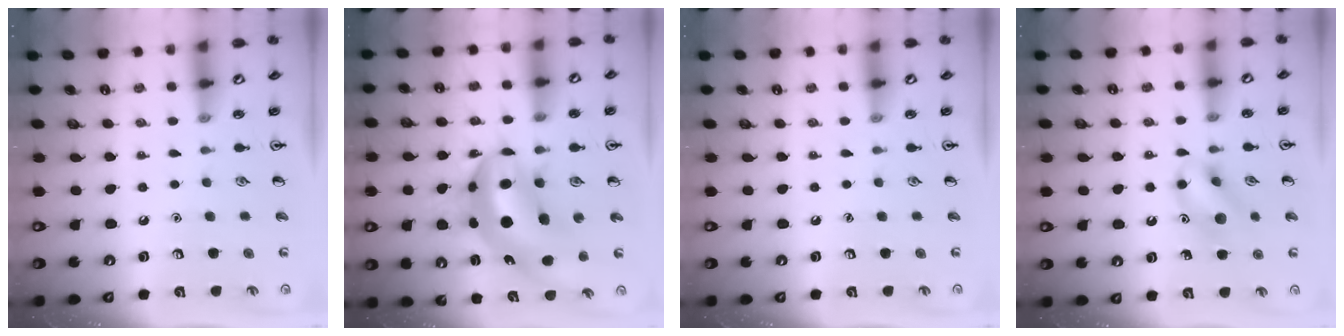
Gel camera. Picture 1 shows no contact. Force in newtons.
{"total": 11.9, "press": 11.3, "slide": 3.6}
{"total": 0.0}
{"total": 11.5, "press": 11.4, "slide": 1.2}